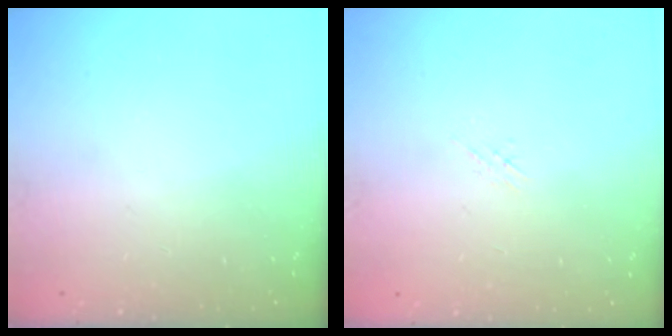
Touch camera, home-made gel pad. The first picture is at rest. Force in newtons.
{"total": 1.7, "press": 1.6, "slide": 0.4}